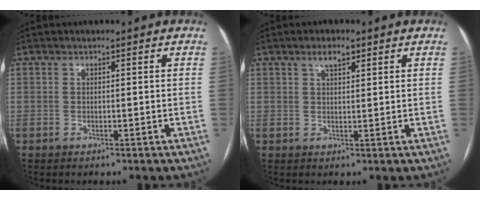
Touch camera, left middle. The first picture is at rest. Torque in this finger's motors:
{"motor_torque": [0.47, -0.51, 0.21, 0.05]}